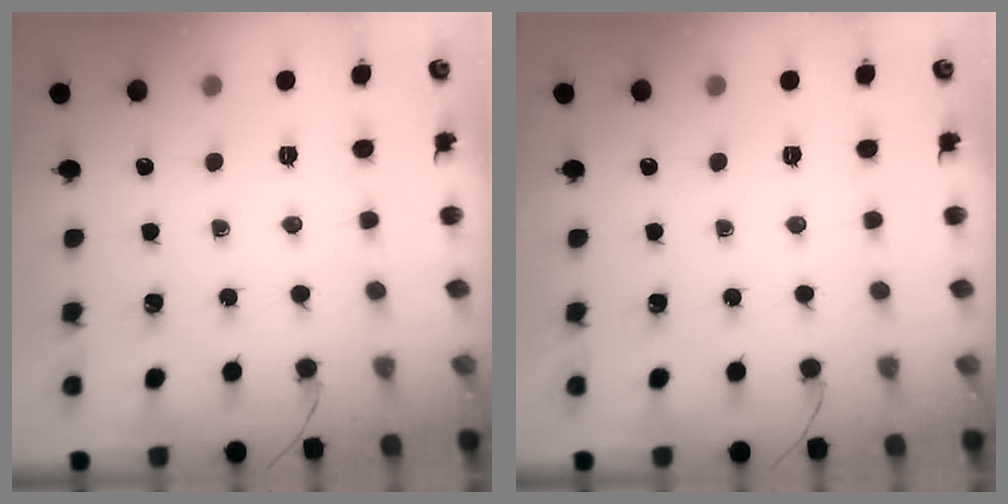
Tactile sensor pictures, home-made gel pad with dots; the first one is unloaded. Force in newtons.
{"total": 0.0}